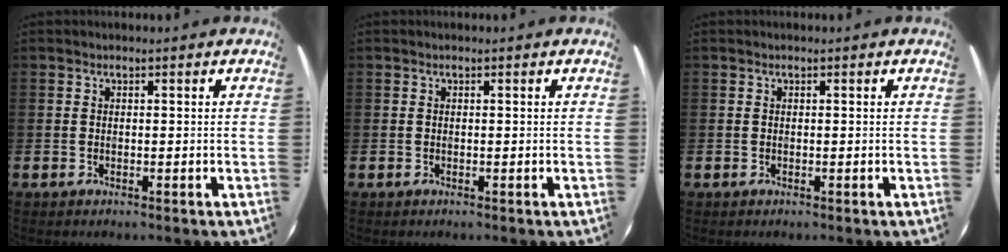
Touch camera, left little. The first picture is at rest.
{"total": 0.0}
{"total": 0.0}